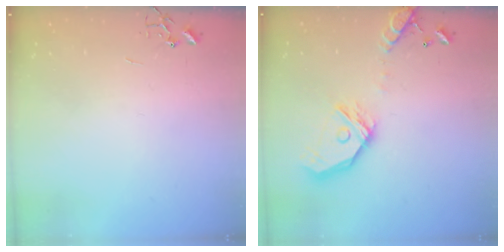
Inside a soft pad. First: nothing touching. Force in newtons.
{"total": 17.0, "press": 16.8, "slide": 2.7}